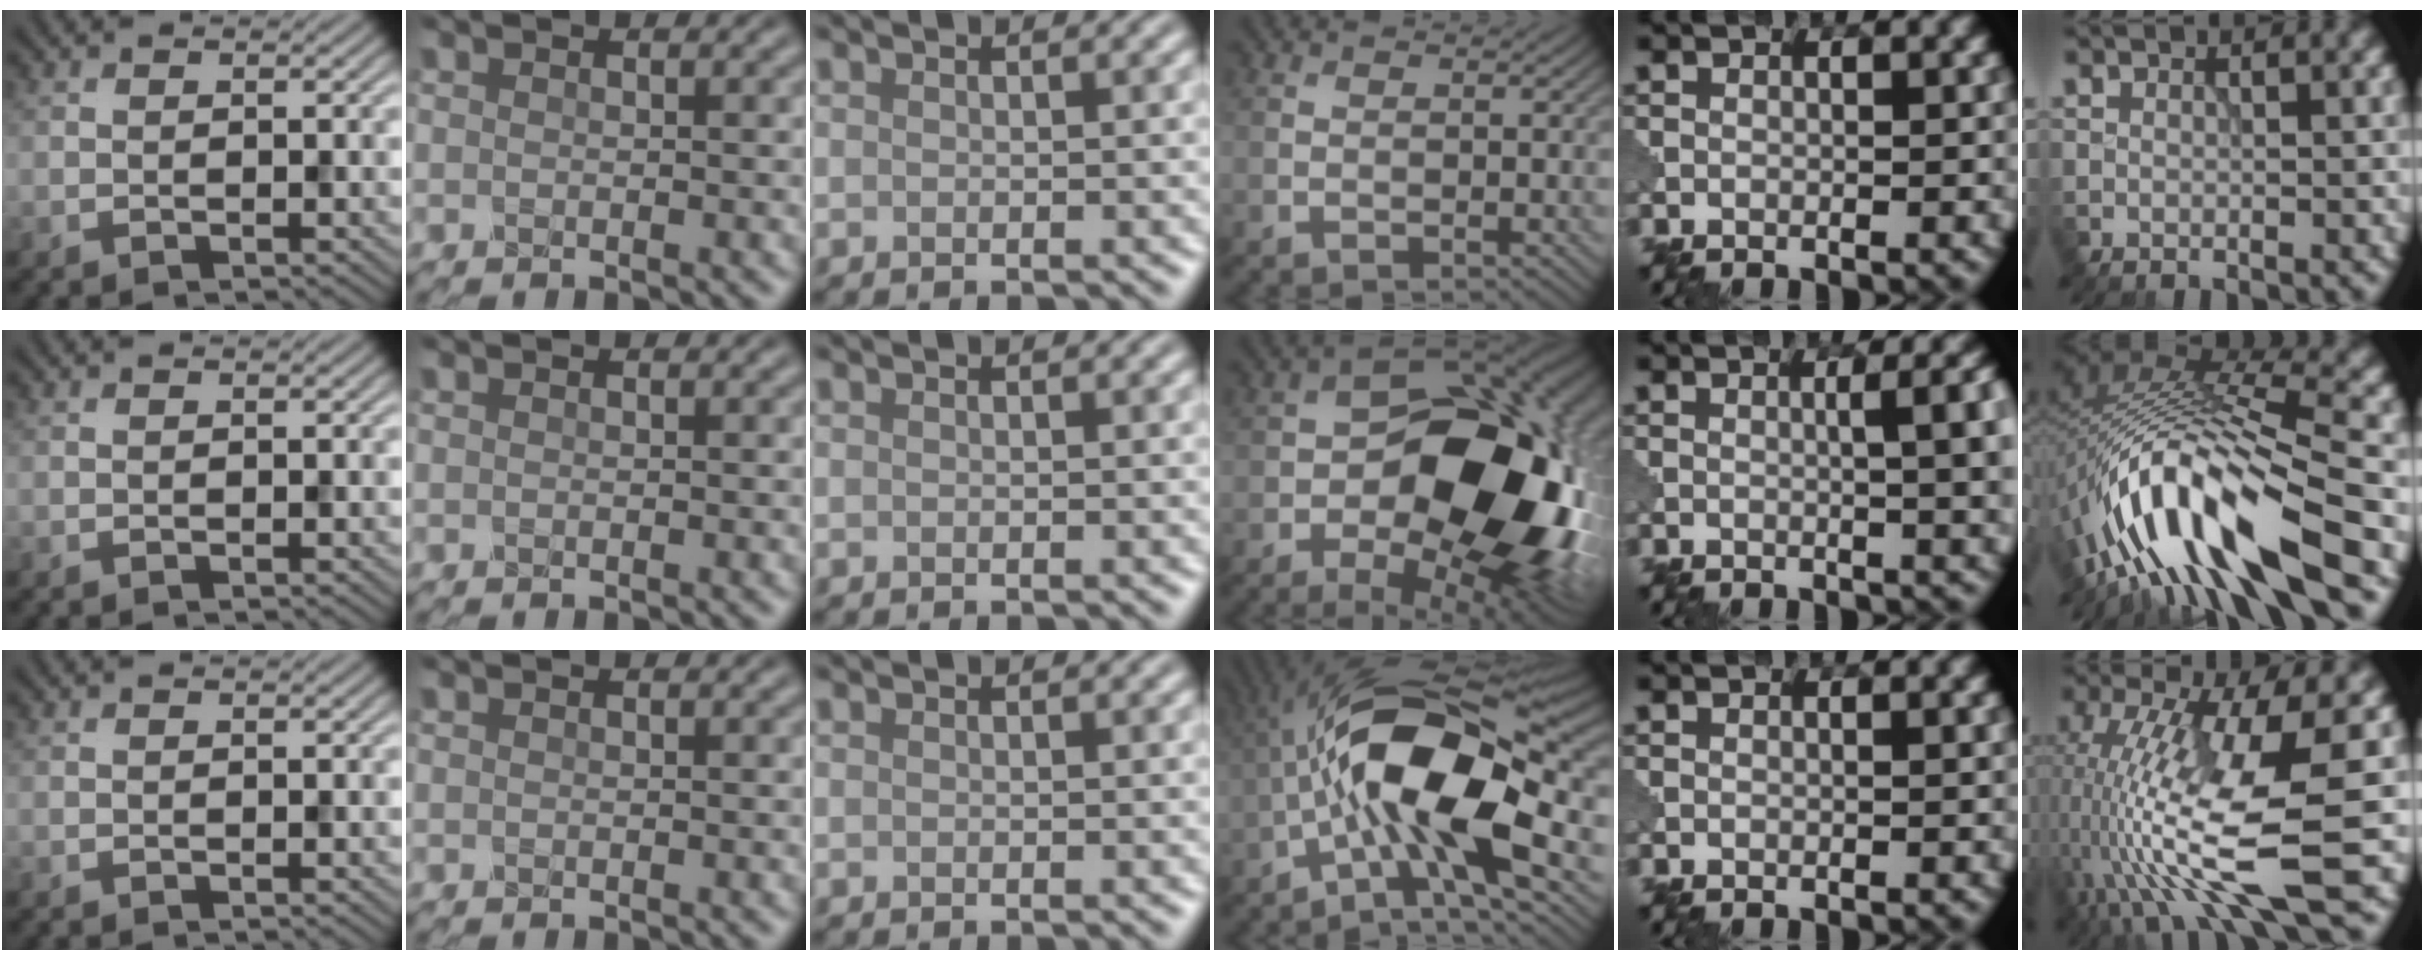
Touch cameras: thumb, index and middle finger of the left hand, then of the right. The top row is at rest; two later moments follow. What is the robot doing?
{"motion": "shake", "object": "medicine bottle"}